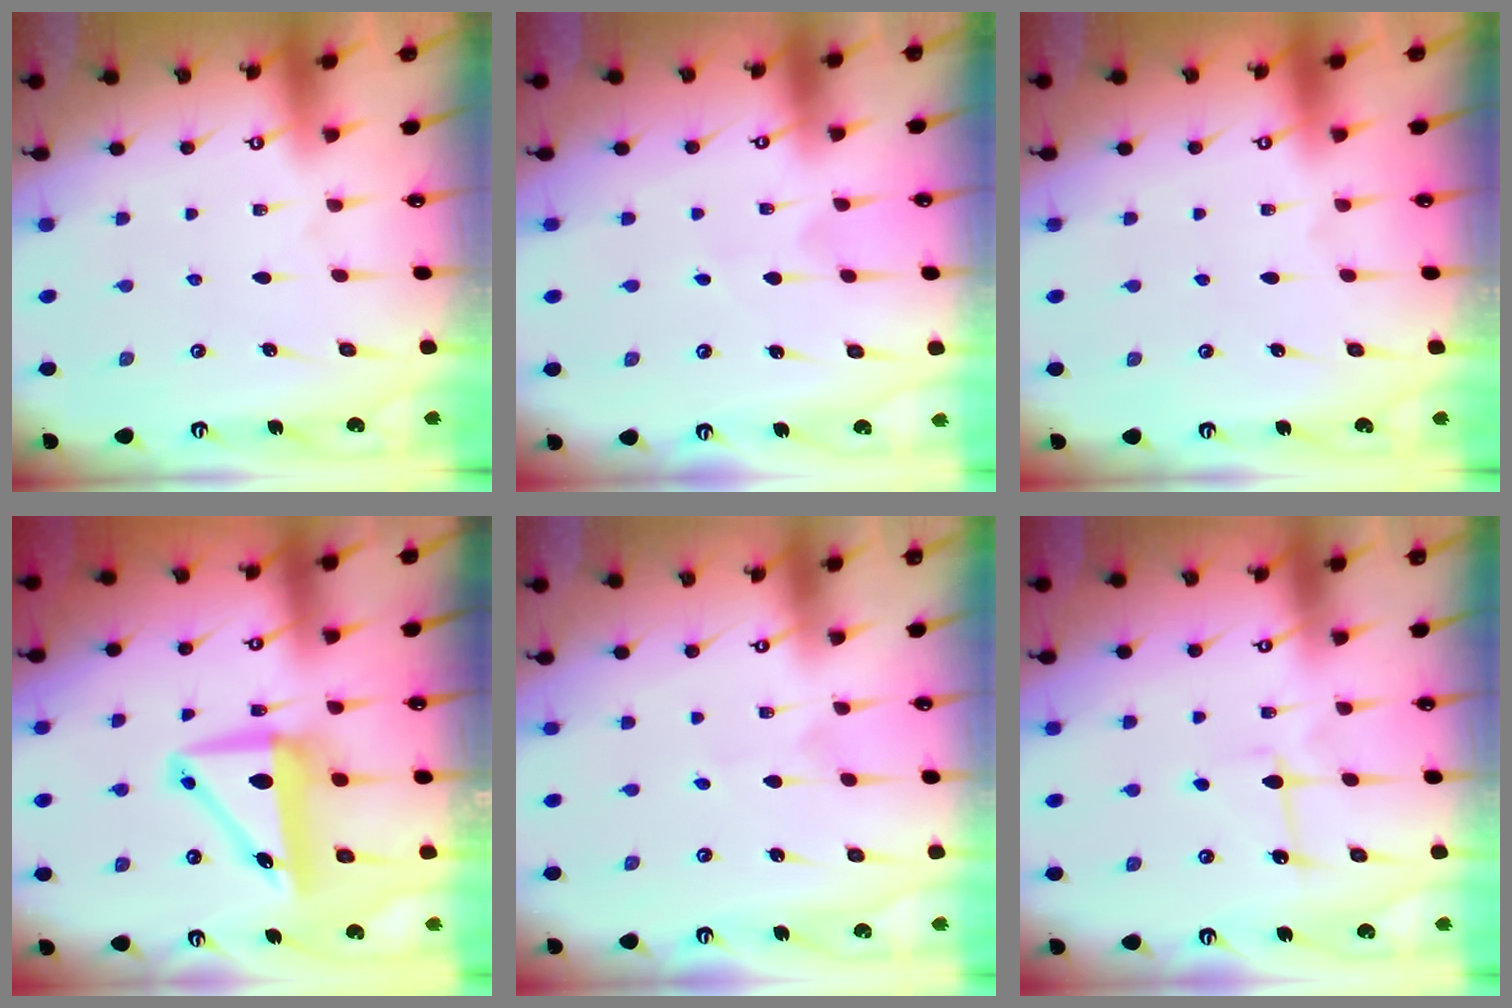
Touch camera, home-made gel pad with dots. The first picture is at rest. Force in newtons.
{"total": 2.2, "press": 2.2, "slide": 0.2}
{"total": 0.0}
{"total": 8.8, "press": 8.6, "slide": 2.0}
{"total": 1.1, "press": 1.1, "slide": 0.1}
{"total": 5.3, "press": 5.2, "slide": 0.7}